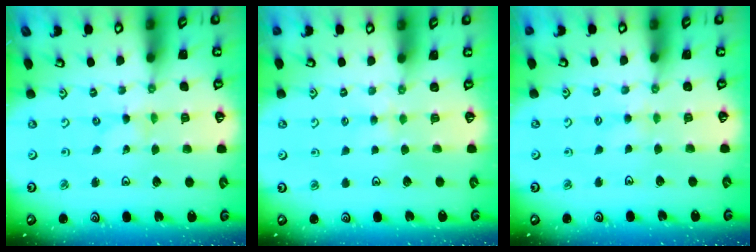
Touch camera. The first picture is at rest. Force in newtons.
{"total": 3.0, "press": 3.0, "slide": 0.5}
{"total": 2.3, "press": 2.3, "slide": 0.3}